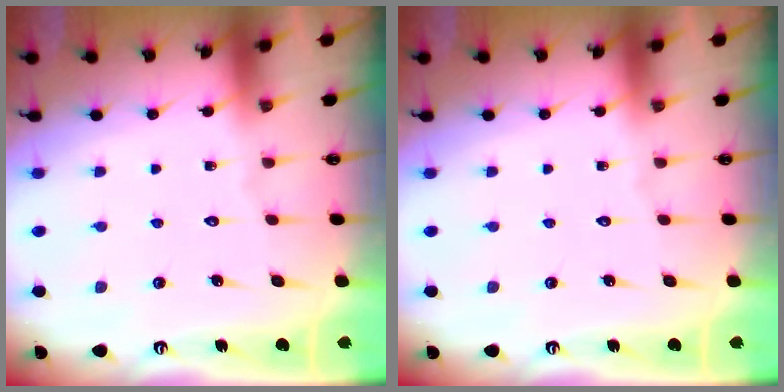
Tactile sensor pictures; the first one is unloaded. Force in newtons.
{"total": 0.0}